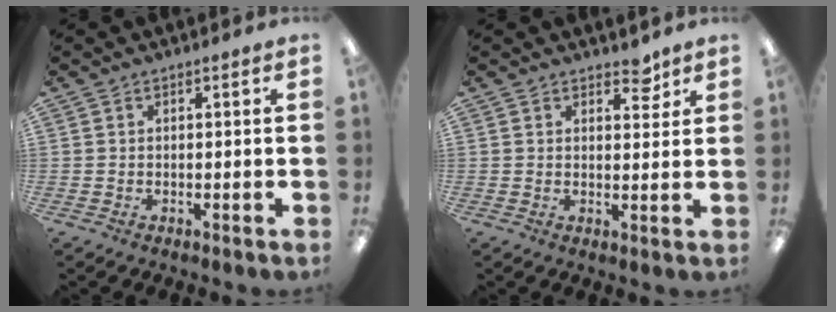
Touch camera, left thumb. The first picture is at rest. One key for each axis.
{"total": 3.7, "fx": 3.1, "fy": 1.5, "fz": 1.3, "tx": 0.002, "ty": -0.020, "tz": 0.050}